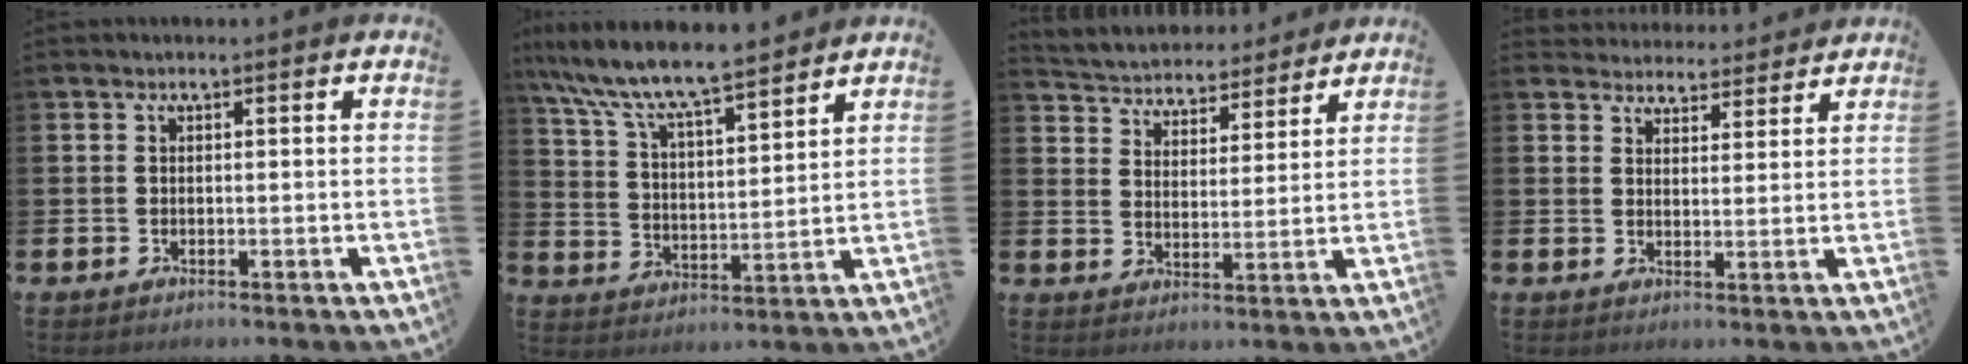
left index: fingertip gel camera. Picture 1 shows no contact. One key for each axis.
{"total": 9.1, "fx": 8.5, "fy": 0.8, "fz": 3.2, "tx": -0.101, "ty": -0.054, "tz": 0.148}
{"total": 4.8, "fx": 4.6, "fy": 1.2, "fz": -0.3, "tx": -0.023, "ty": -0.037, "tz": 0.080}
{"total": 4.0, "fx": 3.9, "fy": 1.1, "fz": -0.3, "tx": -0.006, "ty": -0.024, "tz": 0.069}